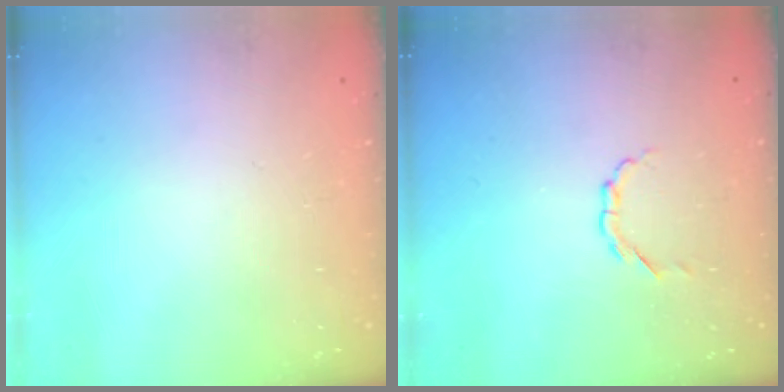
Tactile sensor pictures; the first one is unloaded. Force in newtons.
{"total": 2.7, "press": 2.5, "slide": 1.0}